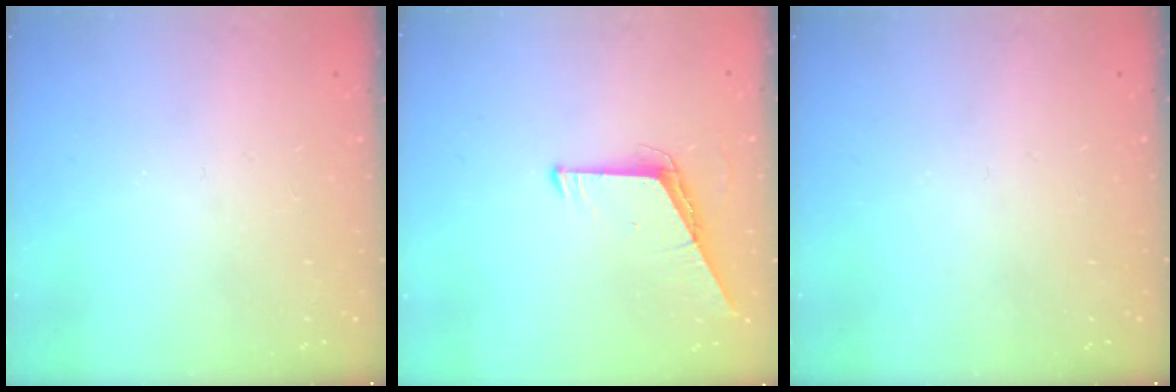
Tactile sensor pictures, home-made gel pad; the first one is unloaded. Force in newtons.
{"total": 6.1, "press": 6.1, "slide": 0.5}
{"total": 0.0}